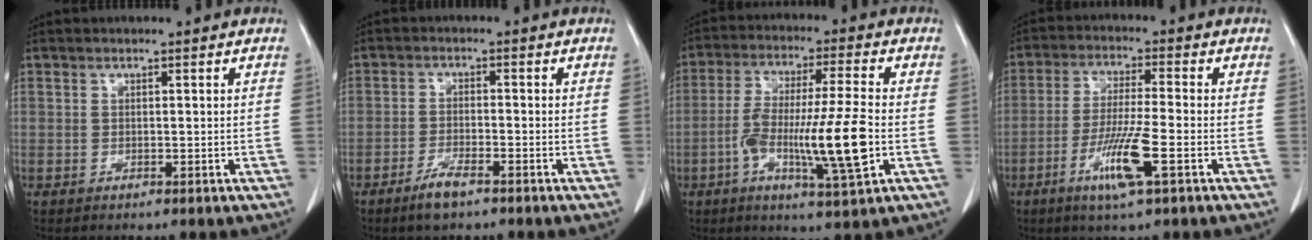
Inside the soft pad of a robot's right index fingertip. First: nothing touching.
{"total": 3.9, "force": [-2.9, 0.8, 2.6], "torque": [-0.055, -0.003, -0.053]}
{"total": 13.4, "force": [-3.2, 0.4, 13.0], "torque": [-0.241, -0.005, -0.058]}
{"total": 8.7, "force": [-3.7, -0.1, 7.9], "torque": [-0.157, -0.015, -0.069]}